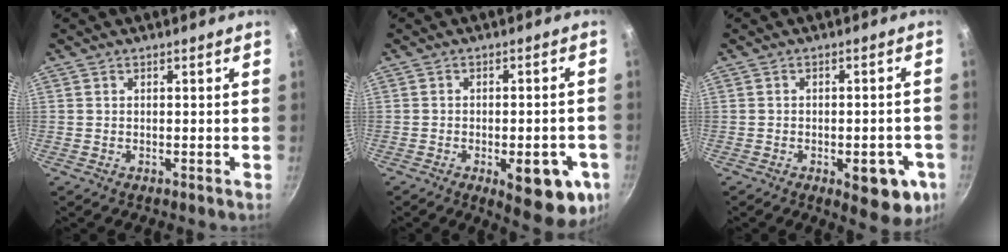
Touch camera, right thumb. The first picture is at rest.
{"total": 12.5, "force": [-5.0, 4.9, 10.3], "torque": [-0.110, 0.011, -0.056]}
{"total": 9.3, "force": [-3.9, 4.0, 7.4], "torque": [-0.068, 0.012, -0.041]}